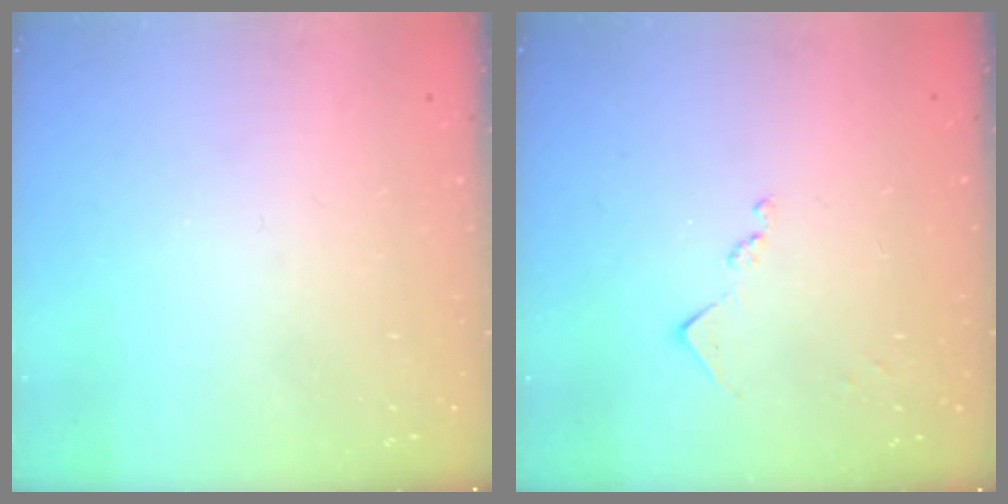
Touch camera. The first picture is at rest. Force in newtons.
{"total": 7.8, "press": 7.7, "slide": 0.5}